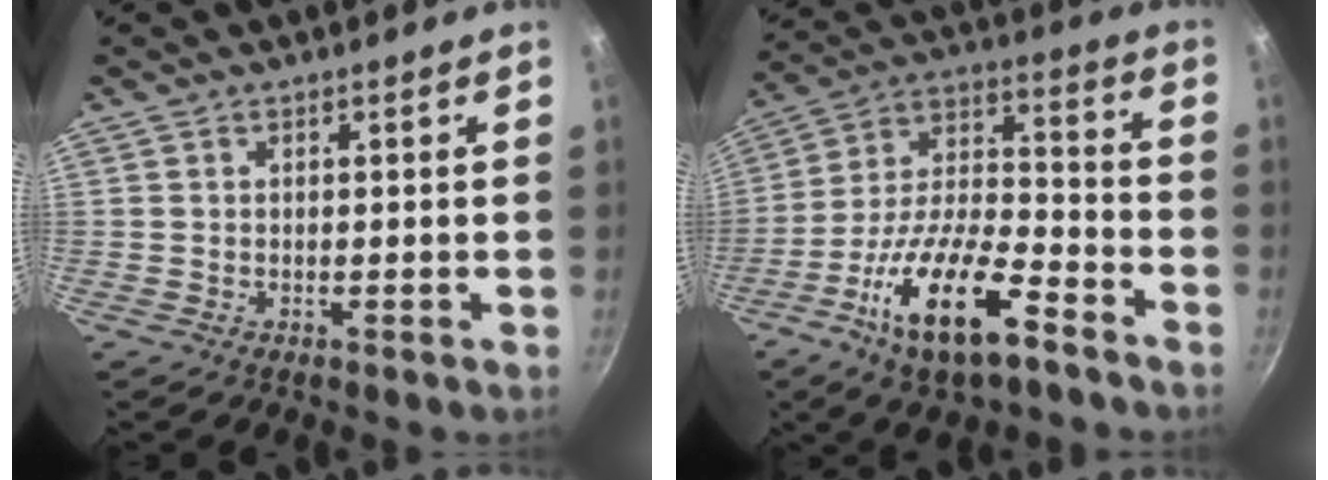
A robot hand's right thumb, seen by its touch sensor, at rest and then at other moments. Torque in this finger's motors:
{"motor_torque": [0.24, 0.45, 1.31, -1.49, 0.45]}